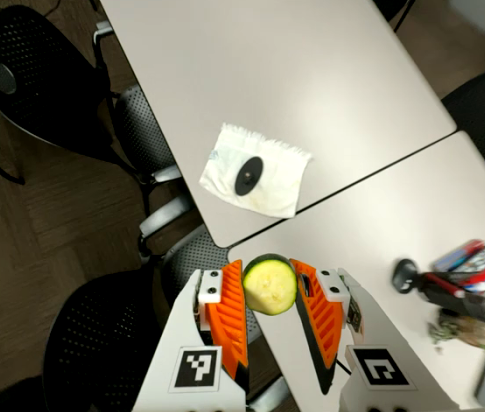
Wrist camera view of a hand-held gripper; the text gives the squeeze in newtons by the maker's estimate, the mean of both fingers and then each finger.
{"total": 8.9, "left": 9.0, "right": 8.8}